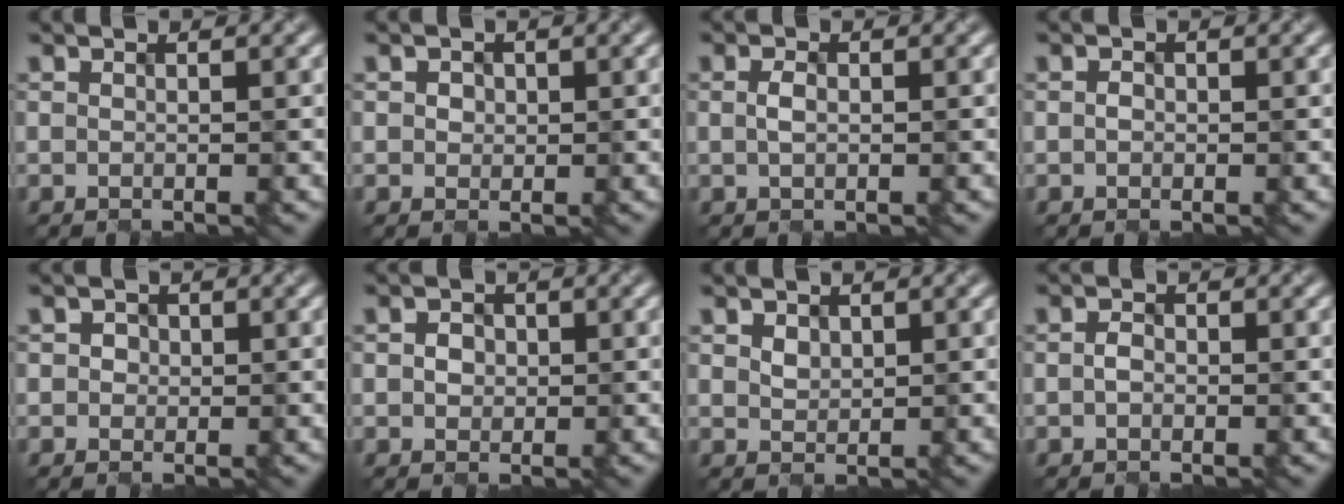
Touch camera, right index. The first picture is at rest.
{"total": 0.9, "force": [0.3, 0.8, 0.0], "torque": [0.001, -0.002, 0.011]}
{"total": 0.7, "force": [-0.2, 0.3, 0.6], "torque": [-0.018, -0.001, 0.002]}
{"total": 0.5, "force": [-0.4, 0.4, 0.1], "torque": [-0.003, -0.001, -0.001]}
{"total": 1.3, "force": [0.4, 1.2, 0.2], "torque": [-0.004, 0.004, 0.004]}
{"total": 1.1, "force": [0.0, 1.1, 0.2], "torque": [-0.005, -0.002, 0.003]}
{"total": 0.8, "force": [0.5, 0.6, 0.1], "torque": [-0.007, -0.004, 0.020]}
{"total": 1.0, "force": [-0.5, 0.8, 0.5], "torque": [-0.012, 0.000, -0.005]}